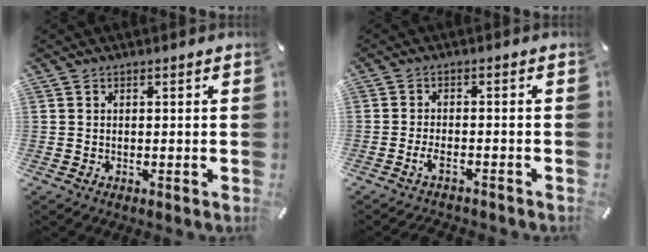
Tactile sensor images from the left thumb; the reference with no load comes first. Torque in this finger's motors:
{"motor_torque": [0.54, 1.10, 0.28, 0.27, 0.02]}